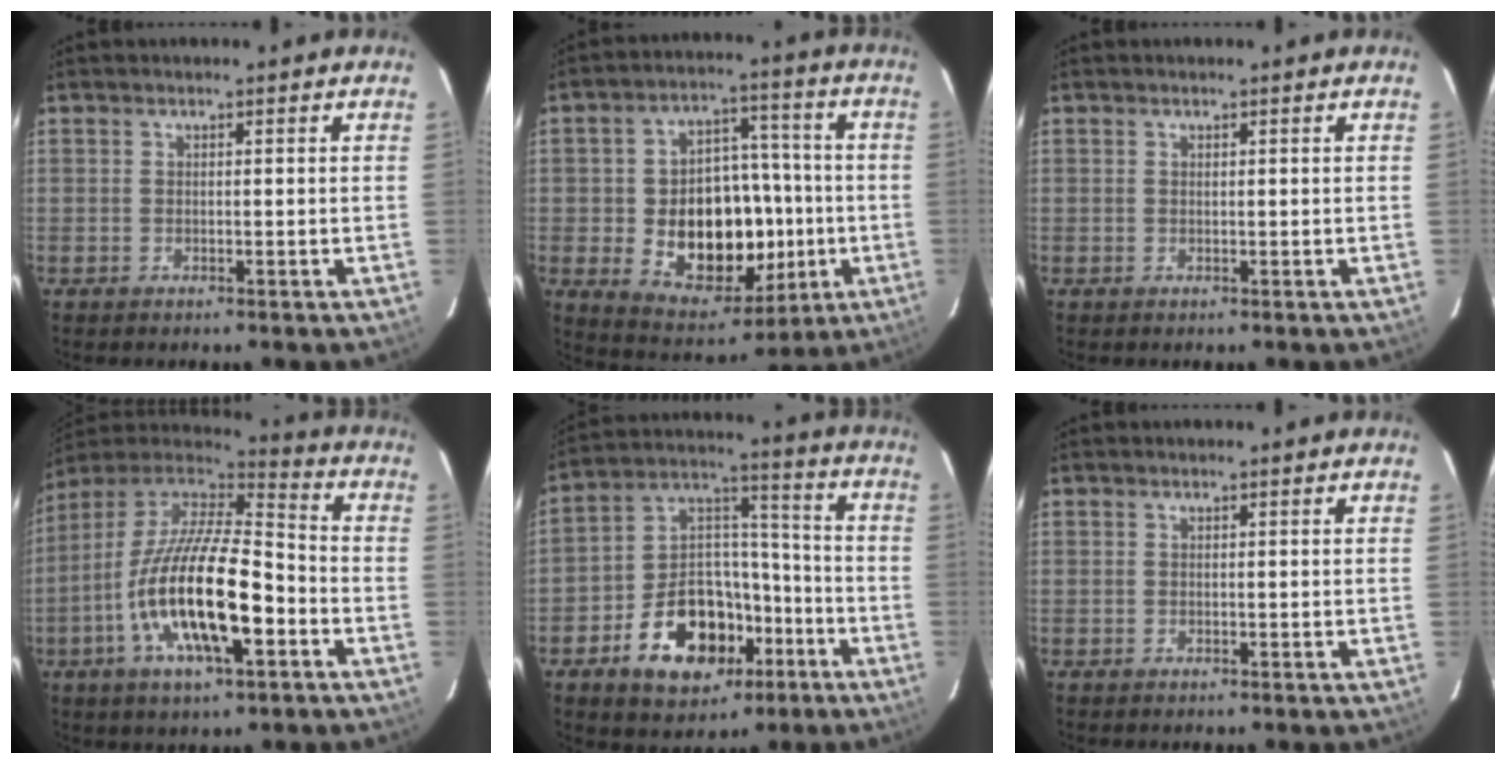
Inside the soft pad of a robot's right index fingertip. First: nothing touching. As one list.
[{"total": 18.4, "force": [-3.0, 12.9, 12.7], "torque": [-0.242, 0.020, -0.019]}, {"total": 0.0}, {"total": 22.1, "force": [-7.1, 7.3, 19.6], "torque": [-0.371, -0.022, -0.134]}, {"total": 18.6, "force": [-8.6, 12.0, 11.3], "torque": [-0.219, 0.044, -0.125]}, {"total": 0.0}]